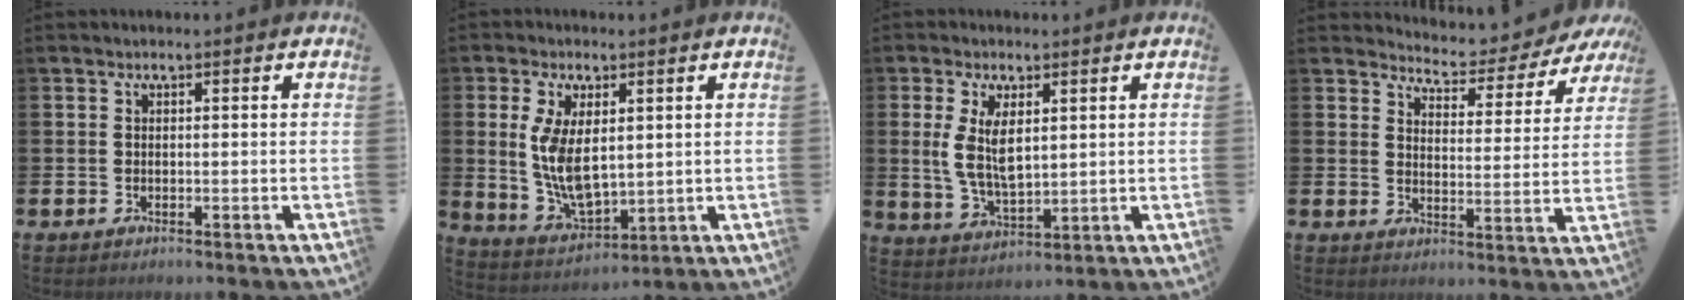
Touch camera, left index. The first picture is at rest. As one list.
[{"total": 7.0, "force": [1.7, 3.7, 5.6], "torque": [-0.116, -0.009, 0.026]}, {"total": 6.3, "force": [2.2, 2.9, 5.2], "torque": [-0.099, -0.002, 0.037]}, {"total": 4.2, "force": [4.1, 0.9, 0.5], "torque": [-0.029, -0.041, 0.063]}]